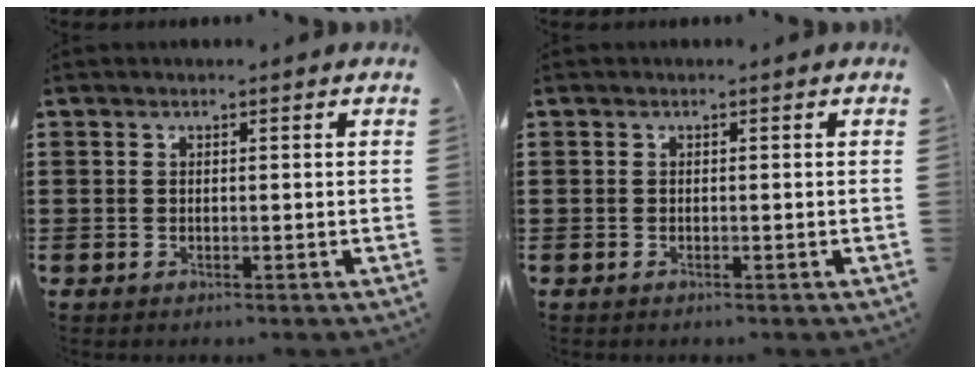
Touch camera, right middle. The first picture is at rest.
{"total": 0.0}